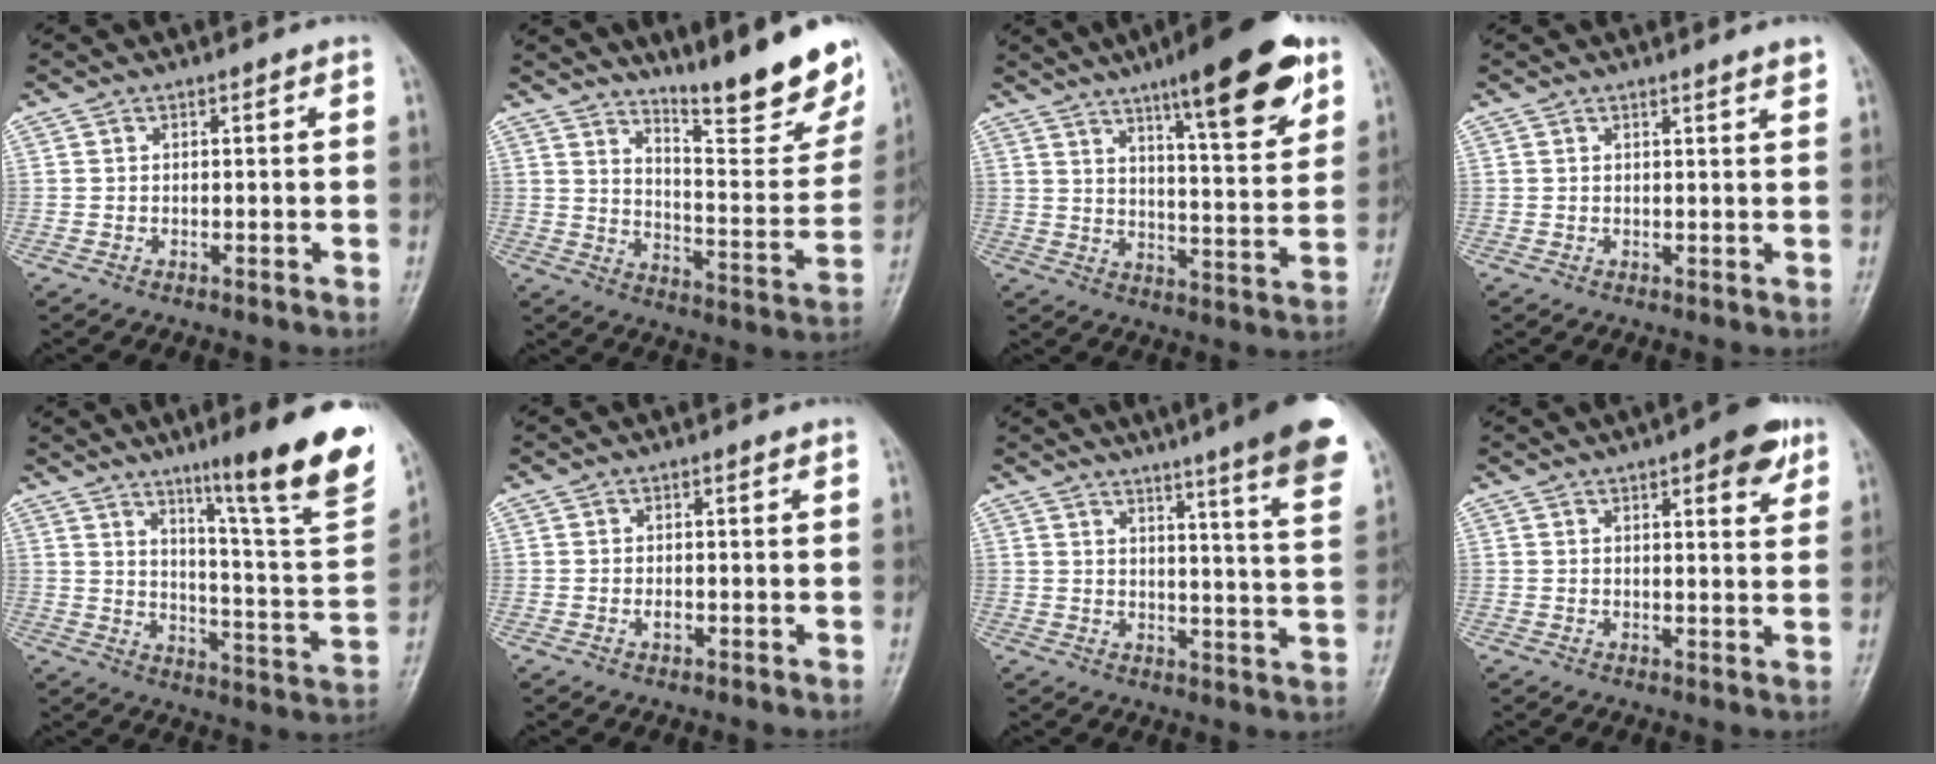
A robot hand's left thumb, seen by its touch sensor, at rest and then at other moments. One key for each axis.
{"total": 19.0, "fx": 14.9, "fy": 2.8, "fz": 11.6, "tx": -0.137, "ty": -0.116, "tz": 0.219}
{"total": 18.2, "fx": 10.8, "fy": 4.0, "fz": 14.0, "tx": -0.176, "ty": -0.050, "tz": 0.161}
{"total": 1.8, "fx": 1.4, "fy": -0.2, "fz": 1.1, "tx": -0.010, "ty": -0.009, "tz": 0.020}
{"total": 21.7, "fx": 13.5, "fy": 2.0, "fz": 16.8, "tx": -0.206, "ty": -0.075, "tz": 0.201}
{"total": 1.0, "fx": -0.1, "fy": 0.6, "fz": 0.8, "tx": -0.010, "ty": -0.001, "tz": -0.001}
{"total": 19.2, "fx": 14.0, "fy": 1.3, "fz": 13.0, "tx": -0.155, "ty": -0.070, "tz": 0.168}
{"total": 7.5, "fx": 4.1, "fy": 2.5, "fz": 5.7, "tx": -0.055, "ty": -0.015, "tz": 0.047}